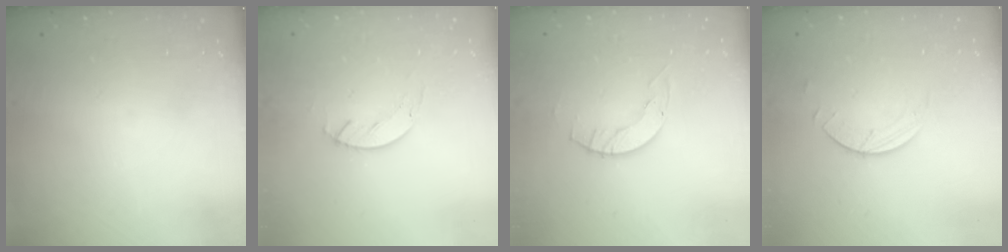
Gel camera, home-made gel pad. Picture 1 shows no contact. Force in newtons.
{"total": 2.7, "press": 2.7, "slide": 0.2}
{"total": 2.1, "press": 2.1, "slide": 0.3}
{"total": 2.0, "press": 2.0, "slide": 0.2}